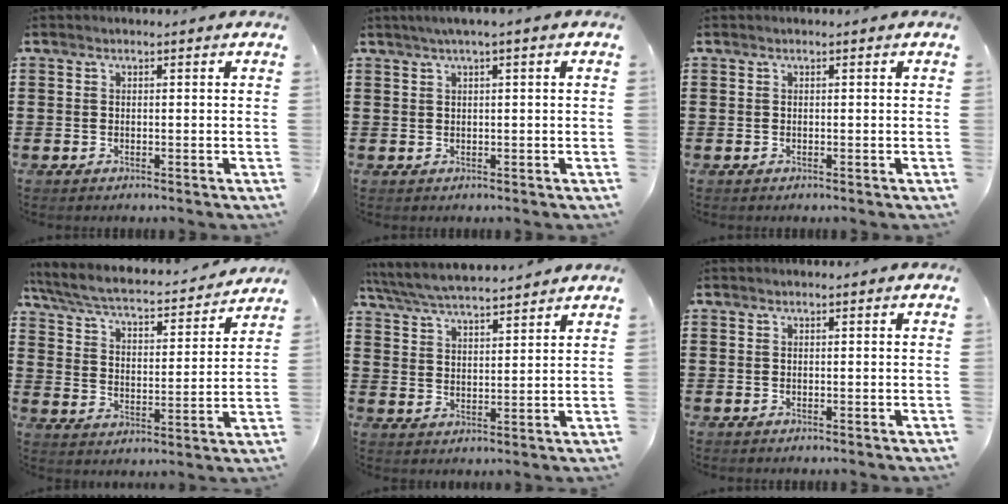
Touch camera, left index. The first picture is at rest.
{"total": 1.4, "force": [0.4, -0.1, 1.4], "torque": [-0.024, -0.002, 0.006]}
{"total": 0.0}
{"total": 4.9, "force": [4.3, 0.5, 2.1], "torque": [-0.064, -0.034, 0.066]}
{"total": 5.6, "force": [5.3, 0.4, 1.7], "torque": [-0.054, -0.025, 0.095]}
{"total": 0.0}